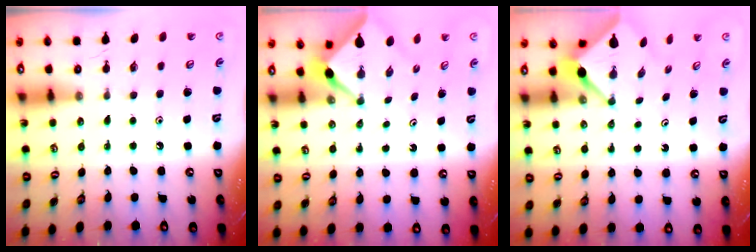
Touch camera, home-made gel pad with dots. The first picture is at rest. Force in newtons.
{"total": 2.2, "press": 2.2, "slide": 0.3}
{"total": 3.0, "press": 3.0, "slide": 0.2}